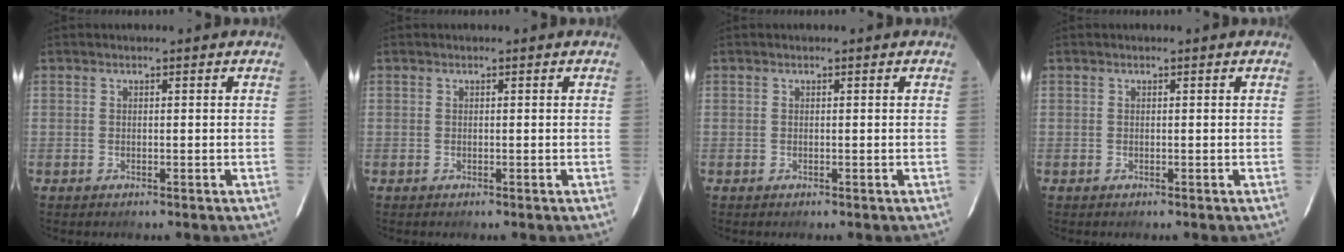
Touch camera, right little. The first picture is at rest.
{"total": 0.0}
{"total": 0.0}
{"total": 0.0}